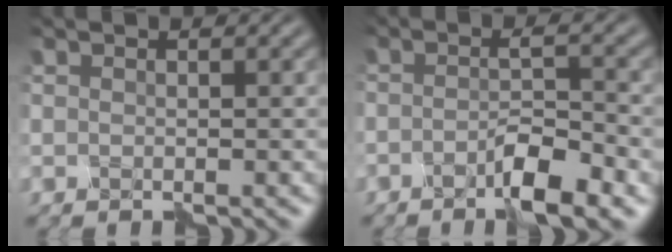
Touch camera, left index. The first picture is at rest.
{"total": 4.0, "force": [-2.6, 0.2, 3.1], "torque": [-0.058, -0.001, -0.047]}